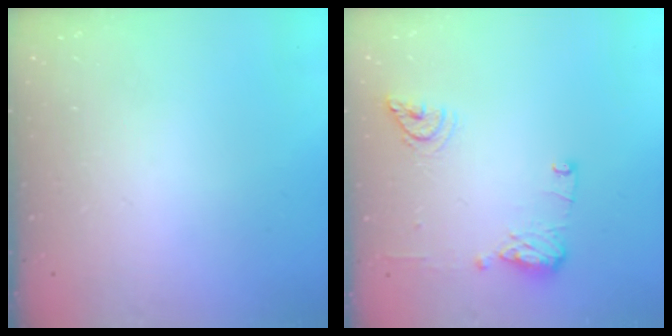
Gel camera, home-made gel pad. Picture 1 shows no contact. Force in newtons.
{"total": 13.7, "press": 12.7, "slide": 5.1}